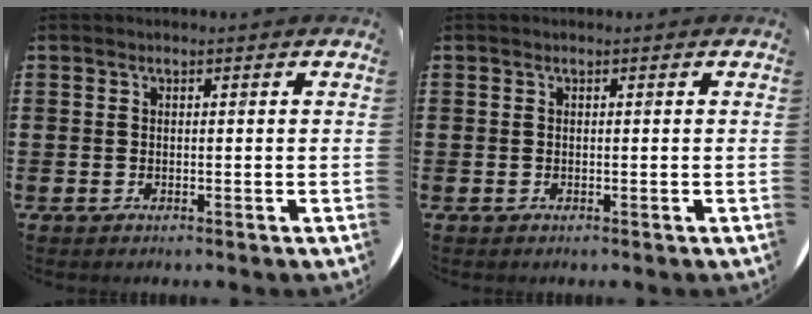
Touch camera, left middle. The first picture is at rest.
{"total": 0.0}